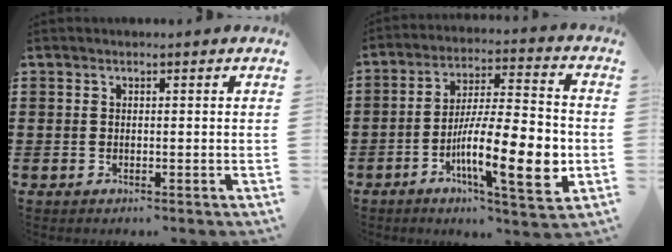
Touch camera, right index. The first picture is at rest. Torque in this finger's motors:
{"motor_torque": [2.14, 0.00, 1.05, 0.21]}